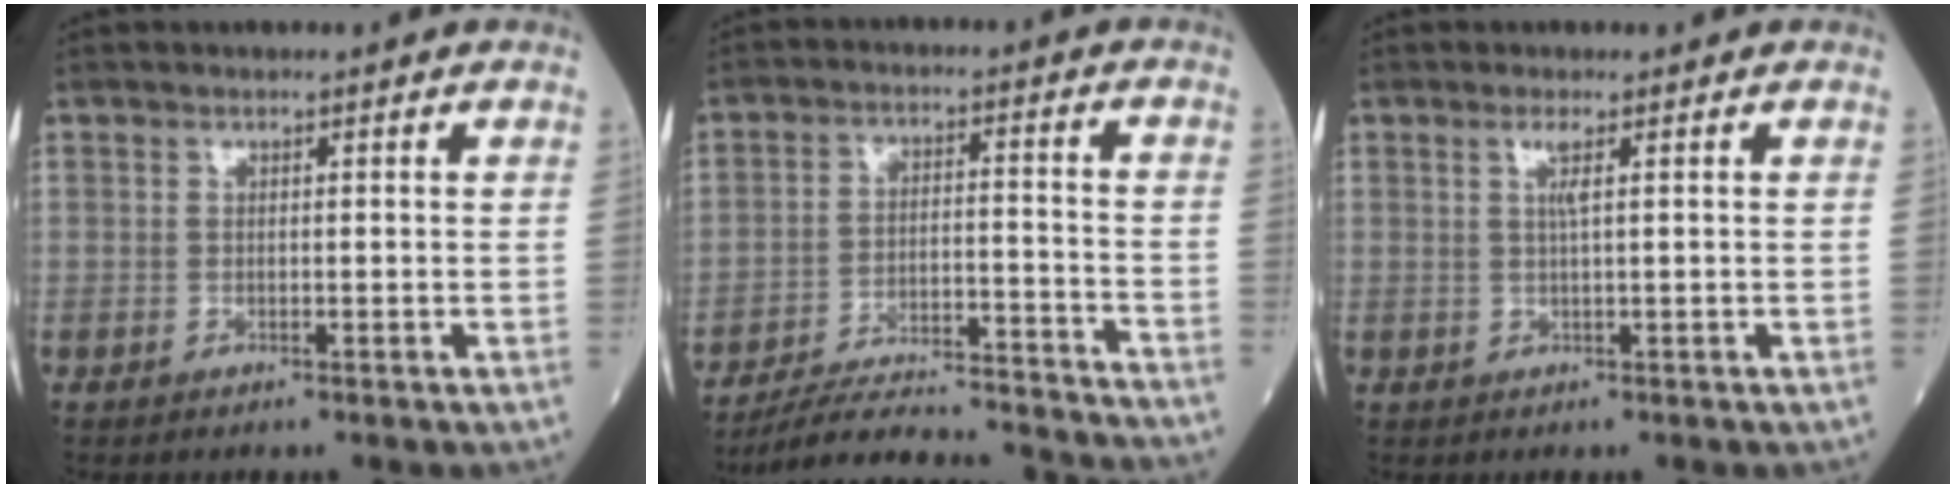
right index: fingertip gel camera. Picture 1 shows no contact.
{"total": 20.2, "force": [-19.2, 0.8, 6.1], "torque": [-0.087, -0.010, -0.274]}
{"total": 1.7, "force": [0.7, -0.3, 1.5], "torque": [-0.036, 0.003, 0.016]}